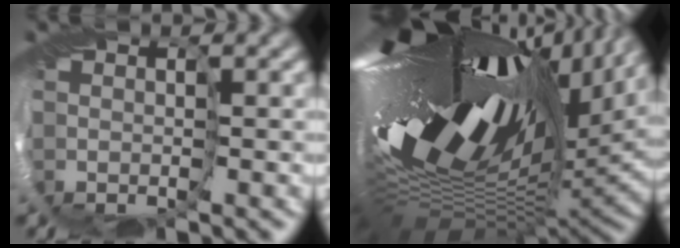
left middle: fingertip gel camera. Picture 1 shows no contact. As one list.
[{"total": 18.9, "force": [3.6, 8.4, 16.5], "torque": [-0.281, -0.032, 0.075]}]